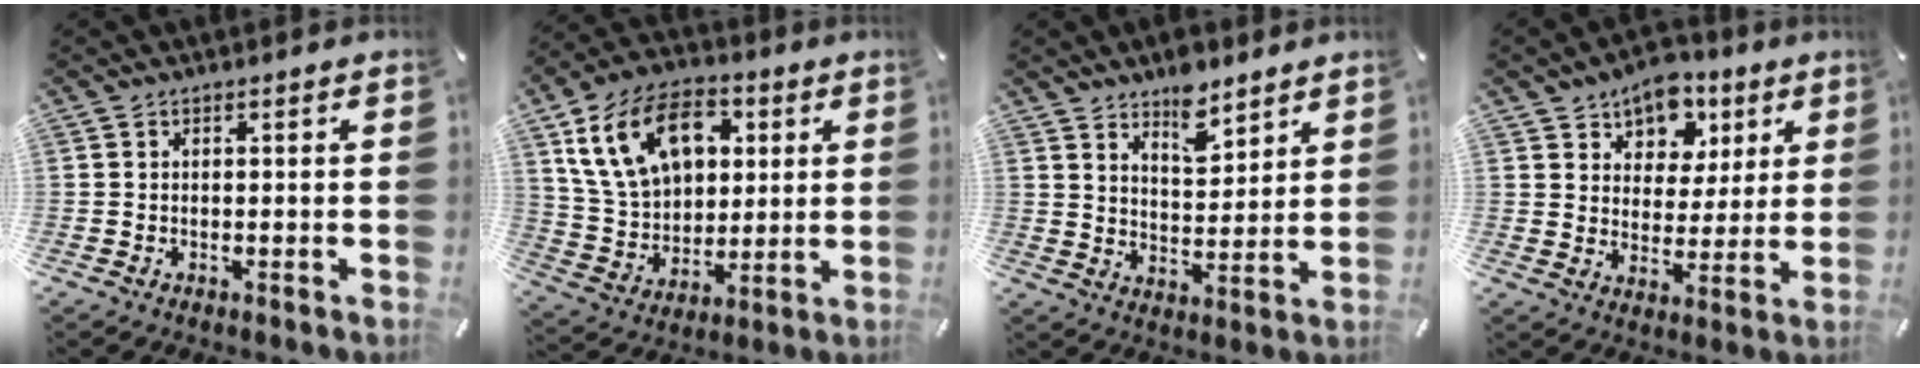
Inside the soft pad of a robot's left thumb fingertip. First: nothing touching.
{"total": 18.1, "force": [6.3, 13.1, 10.8], "torque": [-0.213, -0.001, 0.119]}
{"total": 8.1, "force": [6.6, 3.9, 2.6], "torque": [-0.026, -0.044, 0.118]}
{"total": 10.1, "force": [6.3, 7.4, 2.5], "torque": [-0.037, -0.049, 0.113]}